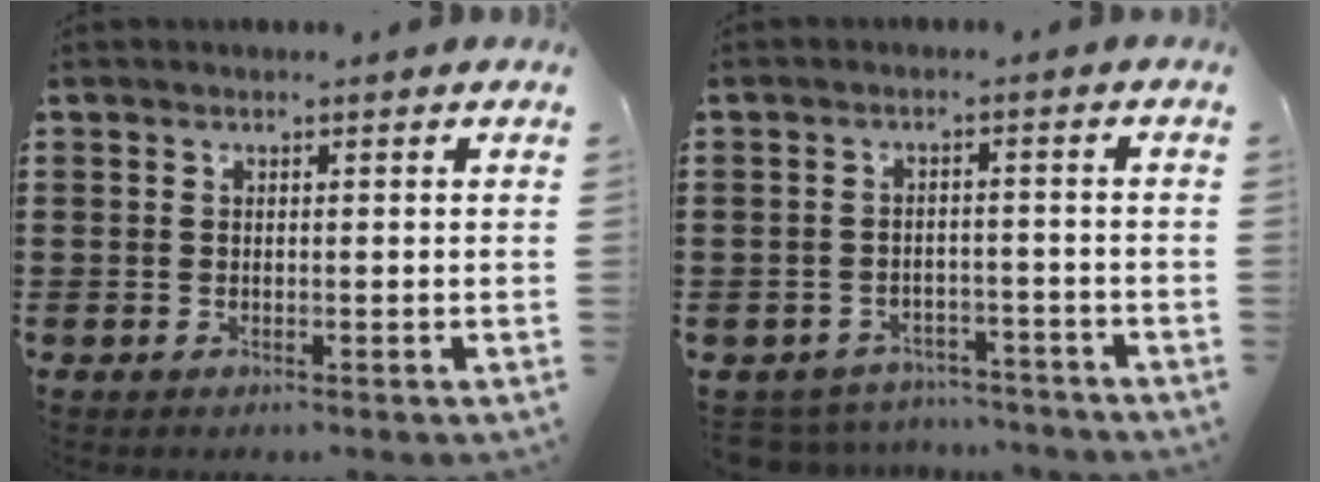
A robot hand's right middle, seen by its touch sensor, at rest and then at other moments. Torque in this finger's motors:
{"motor_torque": [0.15, 0.12, 0.03, 0.01]}